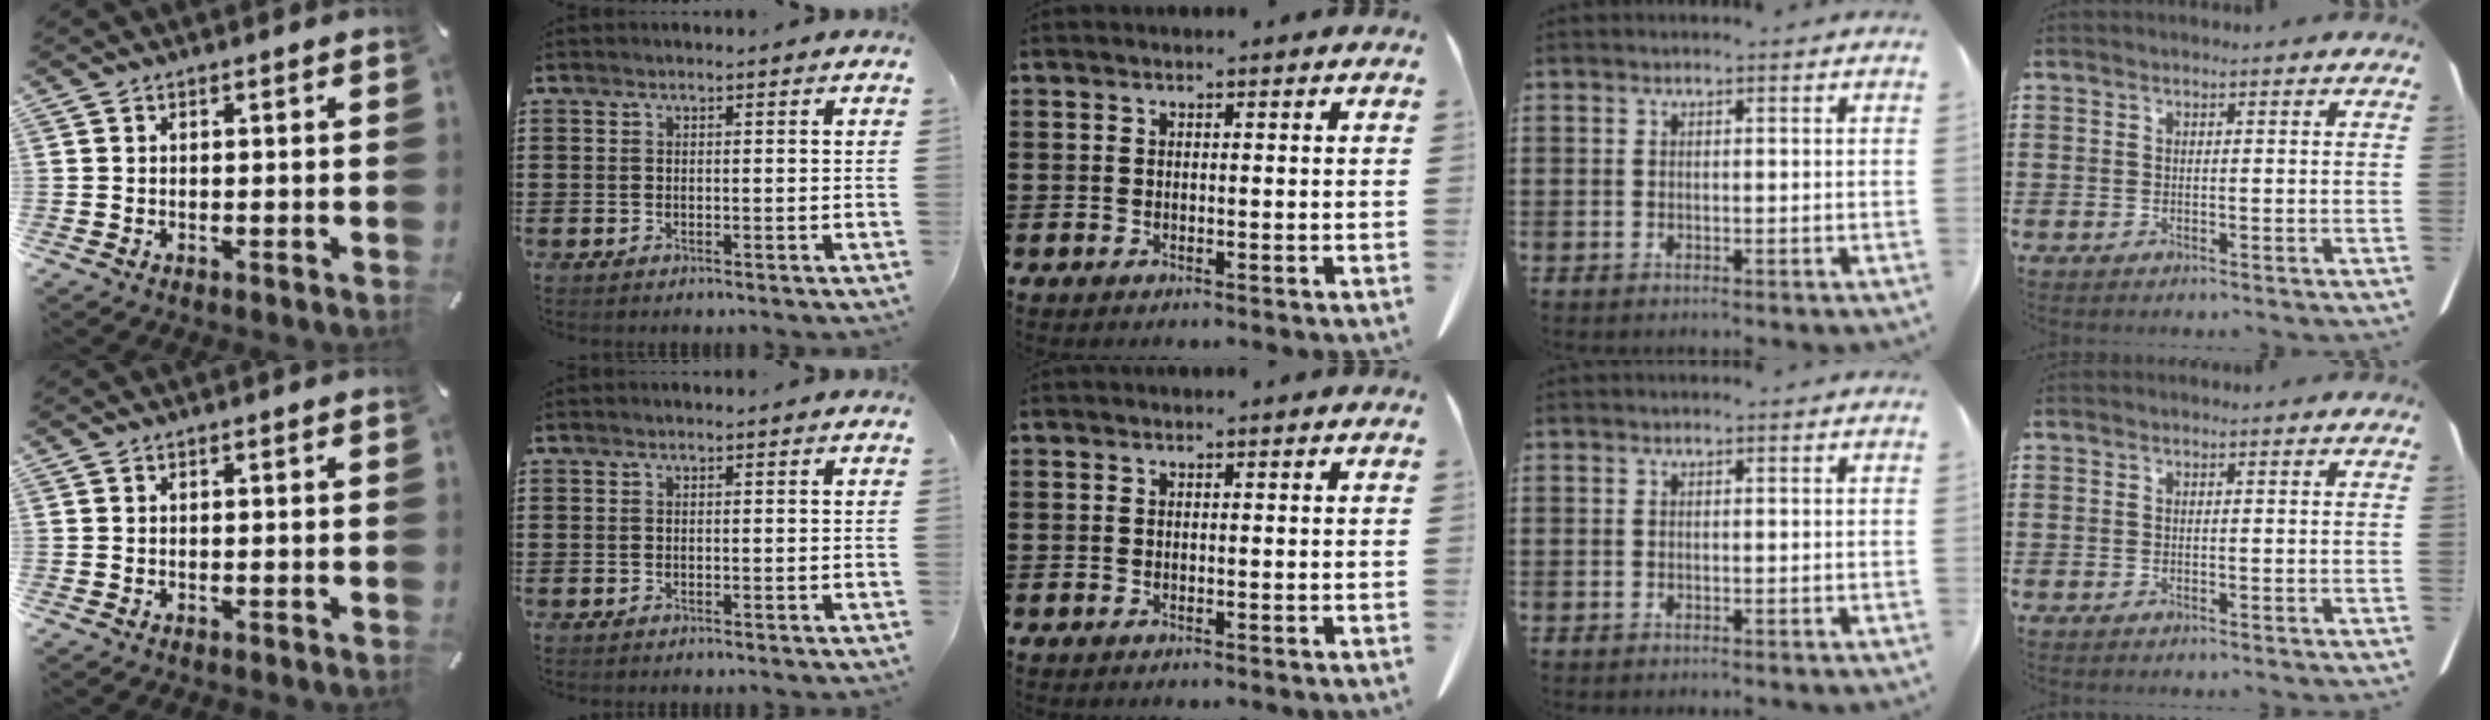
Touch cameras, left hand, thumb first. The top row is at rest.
{}